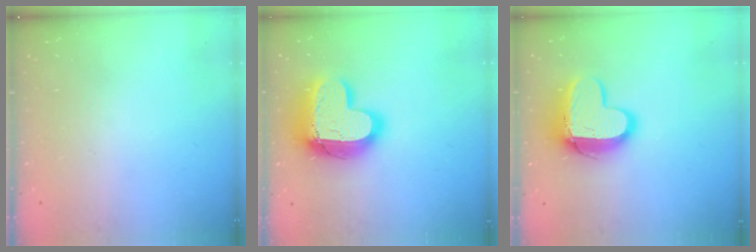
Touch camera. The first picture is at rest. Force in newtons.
{"total": 18.9, "press": 18.8, "slide": 1.5}
{"total": 12.8, "press": 12.7, "slide": 1.4}